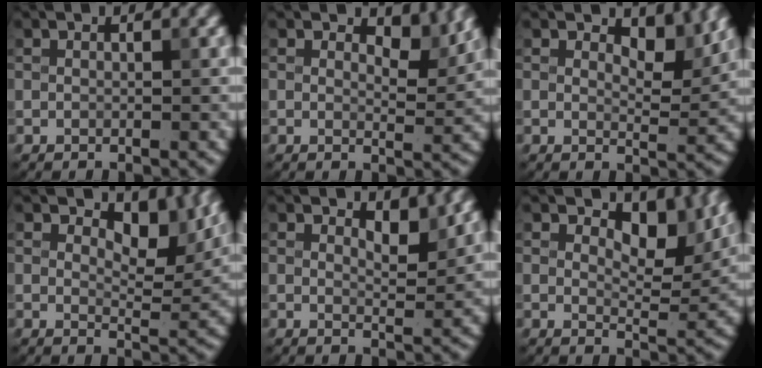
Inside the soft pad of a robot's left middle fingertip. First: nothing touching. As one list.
[{"total": 2.8, "force": [1.8, 1.2, 1.7], "torque": [-0.024, -0.007, 0.023]}, {"total": 3.4, "force": [2.2, 1.4, 2.1], "torque": [-0.033, -0.007, 0.027]}, {"total": 5.1, "force": [2.9, 2.4, 3.4], "torque": [-0.047, -0.009, 0.036]}, {"total": 1.9, "force": [1.3, 0.5, 1.2], "torque": [-0.018, -0.008, 0.018]}, {"total": 5.3, "force": [2.9, 2.6, 3.6], "torque": [-0.049, -0.011, 0.036]}]